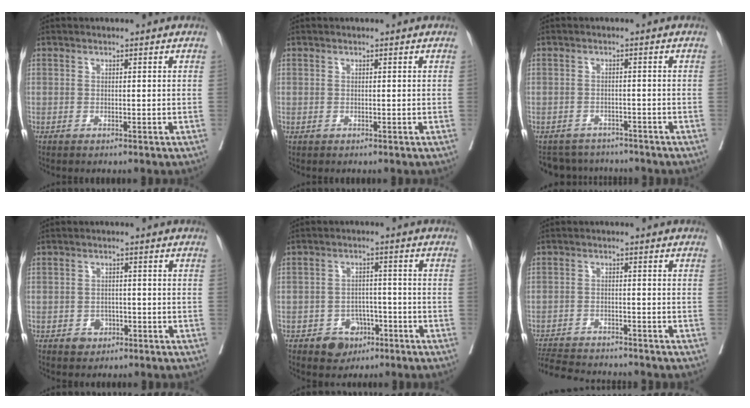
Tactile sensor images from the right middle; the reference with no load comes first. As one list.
[{"total": 0.0}, {"total": 5.7, "force": [-5.5, 1.7, -0.2], "torque": [0.008, 0.011, -0.076]}, {"total": 2.6, "force": [-1.3, 2.1, 1.0], "torque": [-0.008, 0.006, -0.015]}, {"total": 5.0, "force": [-2.8, 3.8, 1.6], "torque": [-0.016, 0.011, -0.035]}, {"total": 10.1, "force": [-9.5, 1.4, 2.9], "torque": [-0.049, -0.004, -0.145]}]